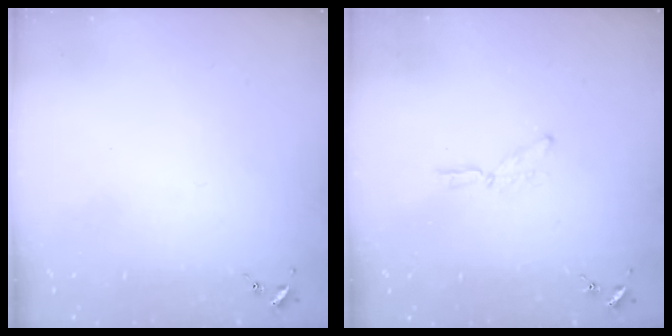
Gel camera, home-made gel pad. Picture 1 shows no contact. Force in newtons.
{"total": 6.4, "press": 6.4, "slide": 0.3}